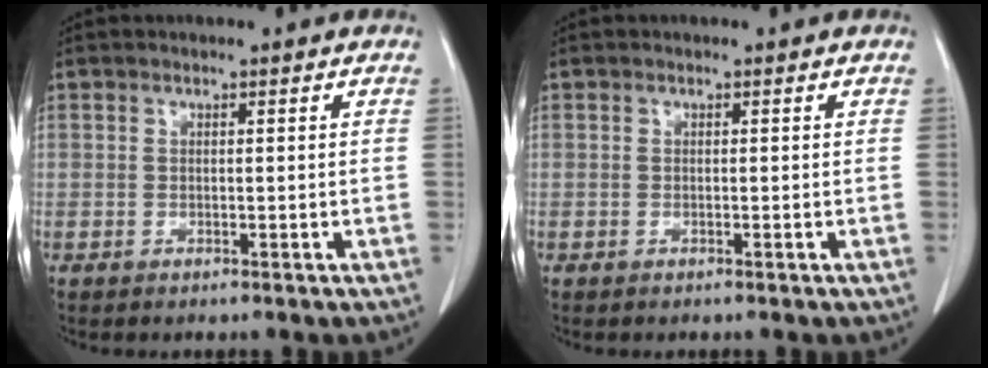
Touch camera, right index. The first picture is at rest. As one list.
[{"total": 0.0}]